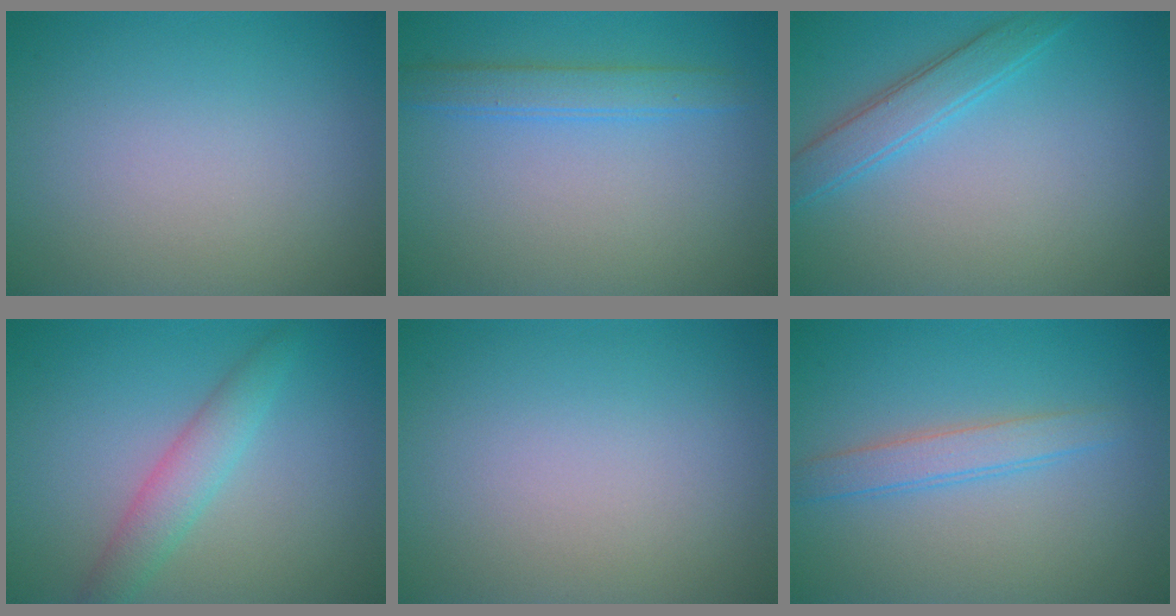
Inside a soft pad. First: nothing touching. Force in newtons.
{"total": 2.5, "press": 2.5, "slide": 0.2}
{"total": 2.8, "press": 2.8, "slide": 0.1}
{"total": 2.9, "press": 2.9, "slide": 0.1}
{"total": 0.0}
{"total": 2.4, "press": 2.4, "slide": 0.1}